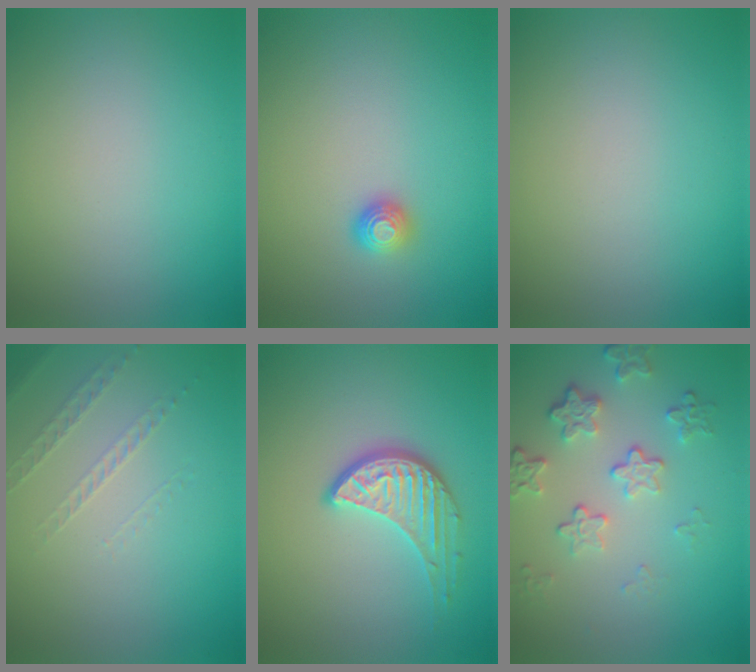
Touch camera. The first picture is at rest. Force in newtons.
{"total": 1.1, "press": 1.1, "slide": 0.4}
{"total": 0.0}
{"total": 1.1, "press": 0.6, "slide": 0.9}
{"total": 3.7, "press": 3.0, "slide": 2.2}
{"total": 3.9, "press": 2.8, "slide": 2.7}